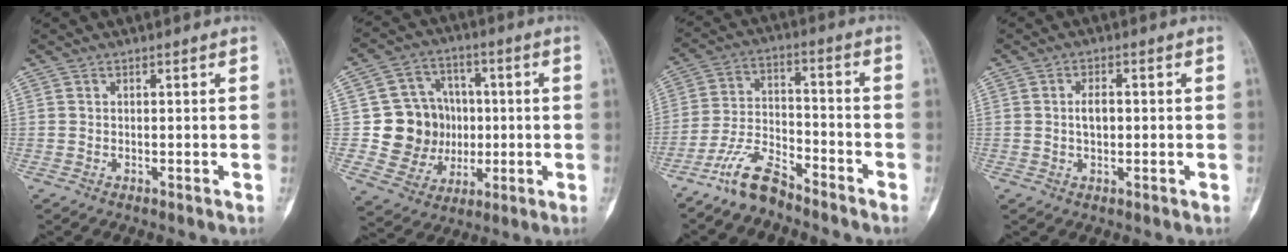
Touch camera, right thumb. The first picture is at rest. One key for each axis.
{"total": 13.6, "fx": 0.1, "fy": 12.5, "fz": 5.3, "tx": -0.031, "ty": 0.018, "tz": 0.016}
{"total": 8.9, "fx": -7.4, "fy": 2.8, "fz": 4.1, "tx": -0.083, "ty": 0.055, "tz": -0.151}
{"total": 3.7, "fx": 0.2, "fy": 1.9, "fz": 3.1, "tx": -0.054, "ty": 0.001, "tz": 0.003}